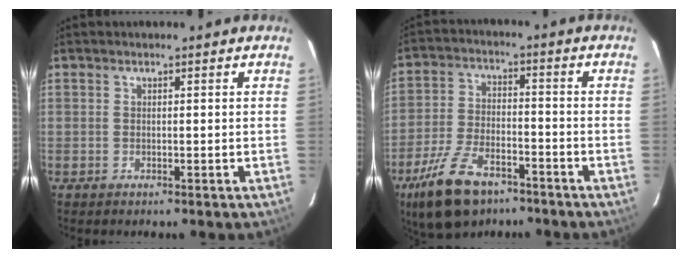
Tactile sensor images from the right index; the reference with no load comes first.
{"total": 13.9, "force": [-9.1, 6.6, 8.1], "torque": [-0.182, -0.015, -0.162]}